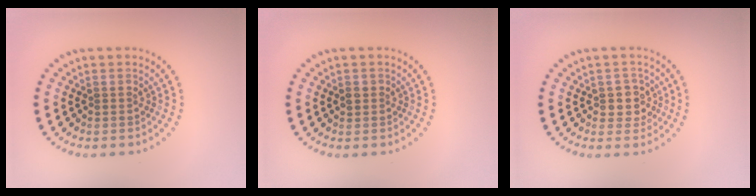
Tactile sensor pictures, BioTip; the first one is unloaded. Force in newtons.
{"total": 0.9, "press": 0.8, "slide": 0.5}
{"total": 2.4, "press": 2.1, "slide": 1.2}